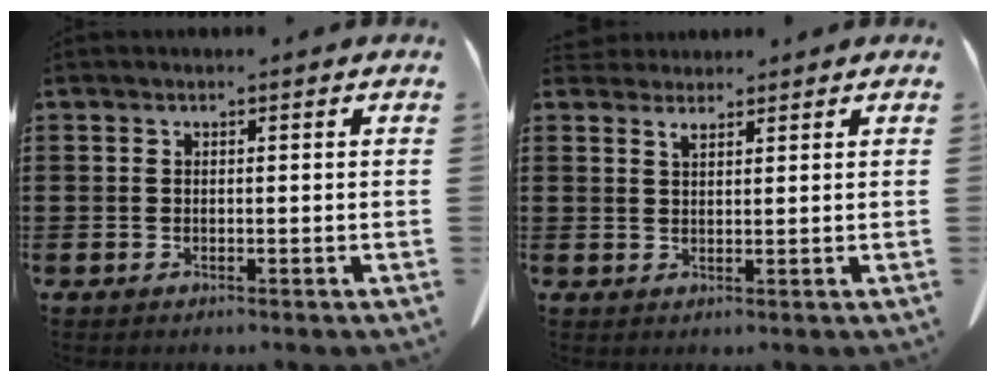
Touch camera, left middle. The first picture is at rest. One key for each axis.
{"total": 1.8, "fx": 1.6, "fy": 0.6, "fz": 0.7, "tx": -0.017, "ty": 0.003, "tz": 0.030}